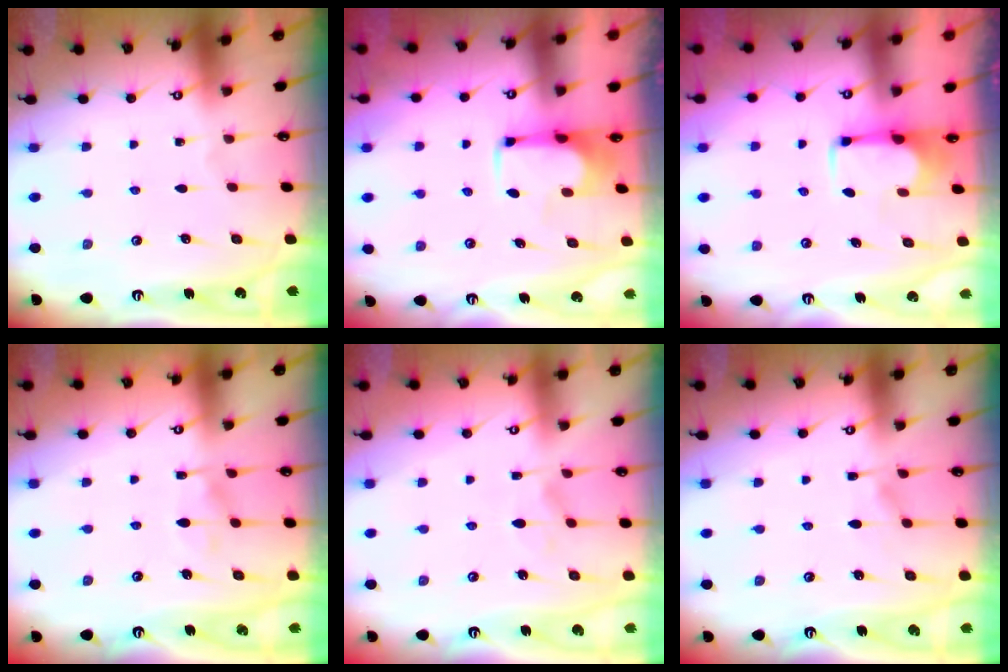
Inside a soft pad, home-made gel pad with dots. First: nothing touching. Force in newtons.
{"total": 0.8, "press": 0.2, "slide": 0.8}
{"total": 1.9, "press": 1.8, "slide": 0.7}
{"total": 6.7, "press": 6.7, "slide": 0.4}
{"total": 1.6, "press": 1.2, "slide": 1.0}
{"total": 5.5, "press": 5.5, "slide": 0.7}